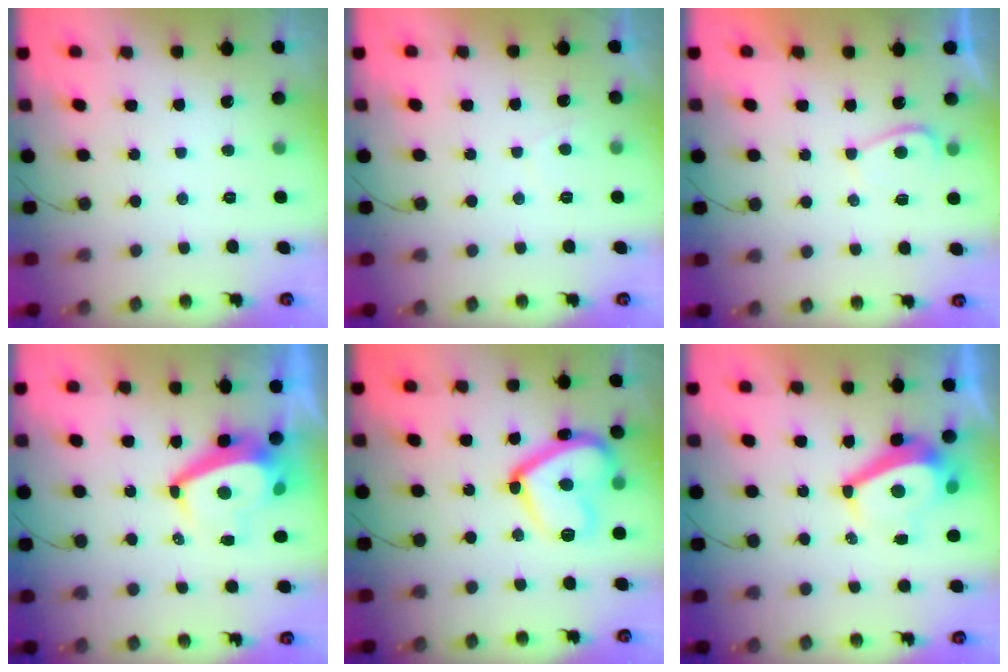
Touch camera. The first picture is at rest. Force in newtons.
{"total": 2.0, "press": 1.9, "slide": 0.7}
{"total": 2.3, "press": 2.2, "slide": 0.8}
{"total": 9.2, "press": 9.1, "slide": 0.9}
{"total": 18.6, "press": 18.5, "slide": 1.4}
{"total": 8.3, "press": 8.3, "slide": 0.9}